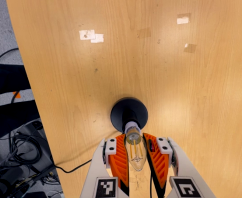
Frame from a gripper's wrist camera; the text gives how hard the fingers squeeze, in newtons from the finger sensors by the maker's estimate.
{"total": 21.7, "left": 21.0, "right": 22.4}